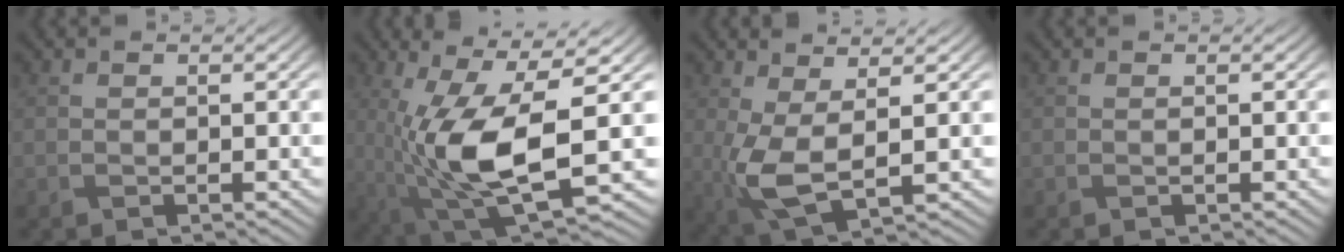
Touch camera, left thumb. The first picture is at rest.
{"total": 13.3, "force": [-1.2, 4.8, 12.4], "torque": [-0.256, -0.016, -0.013]}
{"total": 6.5, "force": [0.0, 2.6, 6.0], "torque": [-0.148, -0.006, 0.004]}
{"total": 0.0}